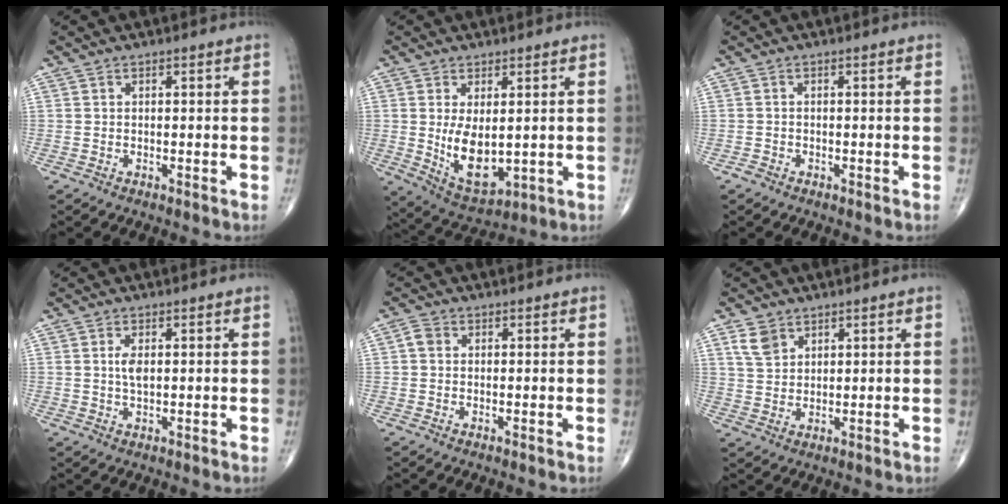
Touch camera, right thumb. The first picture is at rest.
{"total": 9.5, "force": [0.3, 4.9, 8.2], "torque": [-0.127, -0.023, 0.027]}
{"total": 0.9, "force": [-0.6, 0.6, 0.2], "torque": [-0.001, 0.002, -0.014]}
{"total": 2.6, "force": [0.4, 1.2, 2.3], "torque": [-0.042, -0.003, 0.008]}
{"total": 1.8, "force": [0.2, 1.5, 1.0], "torque": [-0.014, 0.006, 0.001]}
{"total": 4.4, "force": [2.6, 3.0, 1.9], "torque": [-0.025, -0.010, 0.057]}